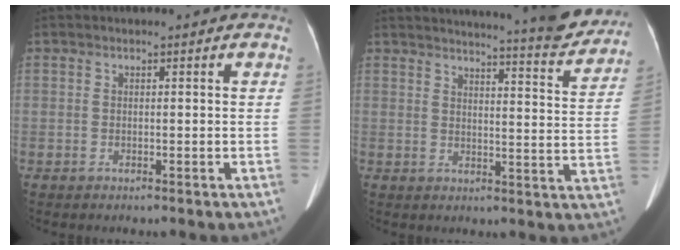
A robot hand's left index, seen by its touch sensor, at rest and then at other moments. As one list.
[{"total": 17.4, "force": [16.2, 1.0, 6.1], "torque": [-0.079, -0.058, 0.184]}]